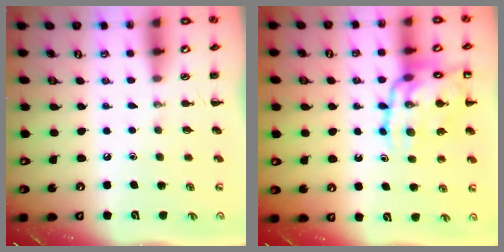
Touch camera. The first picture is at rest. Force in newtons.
{"total": 17.5, "press": 17.3, "slide": 2.6}